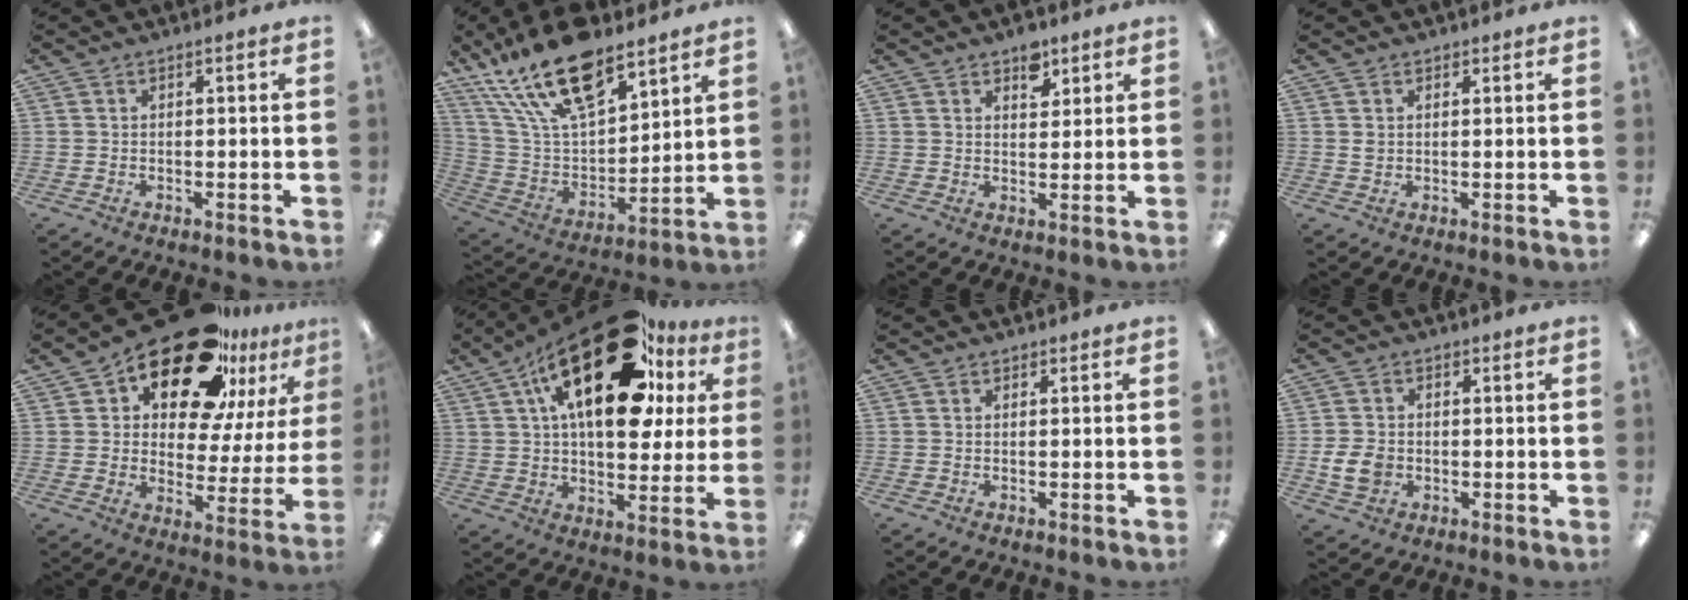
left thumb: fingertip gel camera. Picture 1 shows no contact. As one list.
[{"total": 21.7, "force": [14.7, 9.0, 13.1], "torque": [-0.258, -0.080, 0.257]}, {"total": 5.2, "force": [3.5, 2.9, 2.5], "torque": [-0.010, -0.021, 0.054]}, {"total": 1.7, "force": [0.9, 1.3, 0.4], "torque": [-0.002, 0.000, 0.014]}, {"total": 21.9, "force": [16.1, 9.7, 11.2], "torque": [-0.186, -0.102, 0.279]}, {"total": 27.9, "force": [13.7, 12.6, 20.8], "torque": [-0.328, -0.059, 0.225]}, {"total": 0.0}, {"total": 6.4, "force": [-1.1, 5.2, 3.6], "torque": [-0.066, 0.002, -0.021]}]